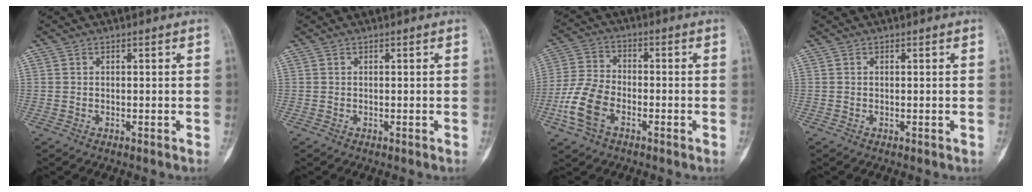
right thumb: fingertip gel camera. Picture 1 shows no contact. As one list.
[{"total": 0.0}, {"total": 10.0, "force": [-3.9, 6.1, 6.9], "torque": [-0.150, 0.019, -0.079]}, {"total": 0.0}]